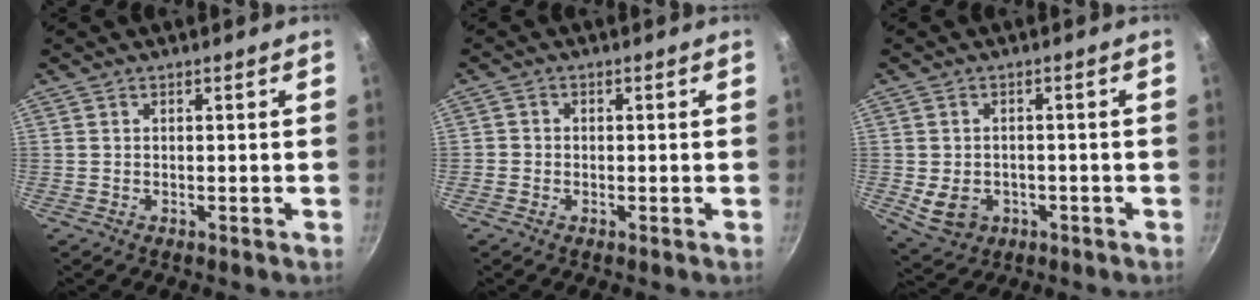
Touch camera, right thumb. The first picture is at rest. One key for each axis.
{"total": 1.5, "fx": -0.6, "fy": 1.4, "fz": 0.5, "tx": -0.005, "ty": 0.006, "tz": -0.014}
{"total": 6.8, "fx": -1.8, "fy": 5.4, "fz": 3.7, "tx": -0.049, "ty": 0.007, "tz": -0.015}